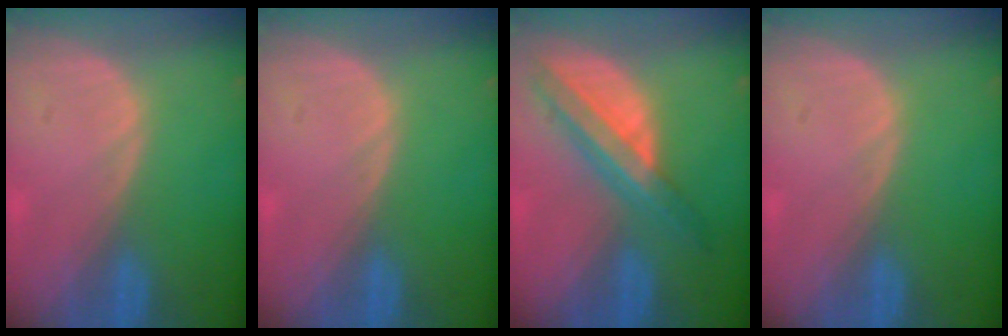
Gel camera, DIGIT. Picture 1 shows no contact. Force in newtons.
{"total": 0.0}
{"total": 8.1, "press": 6.8, "slide": 4.3}
{"total": 0.0}